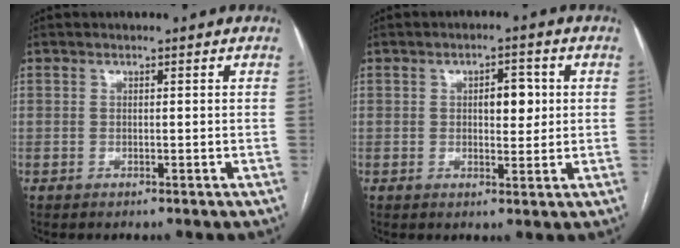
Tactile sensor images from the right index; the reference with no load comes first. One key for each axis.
{"total": 4.4, "fx": 0.8, "fy": 2.1, "fz": 3.8, "tx": -0.055, "ty": 0.007, "tz": 0.014}